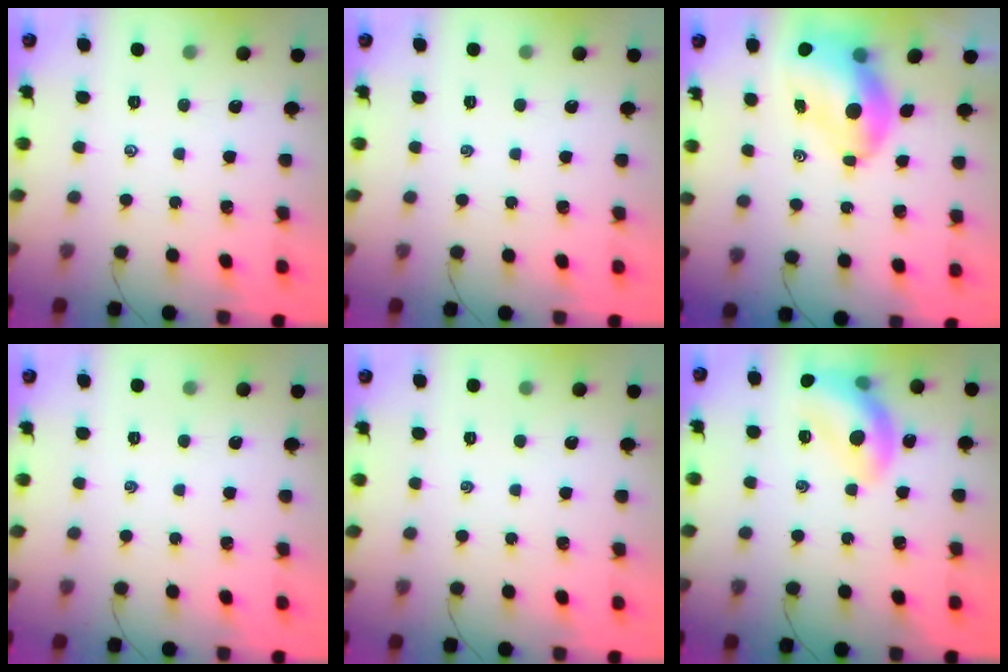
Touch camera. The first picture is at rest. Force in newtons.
{"total": 0.0}
{"total": 9.6, "press": 9.2, "slide": 2.6}
{"total": 0.0}
{"total": 0.0}
{"total": 14.8, "press": 14.6, "slide": 2.2}